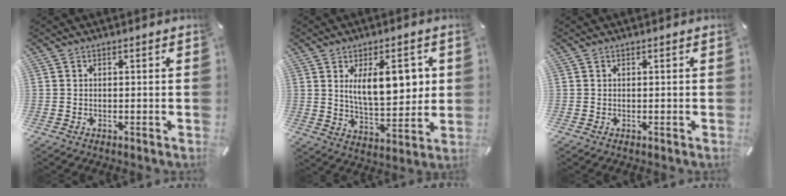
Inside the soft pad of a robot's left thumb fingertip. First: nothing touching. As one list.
[{"total": 12.8, "force": [3.7, 6.3, 10.5], "torque": [-0.151, -0.008, 0.060]}, {"total": 0.0}]